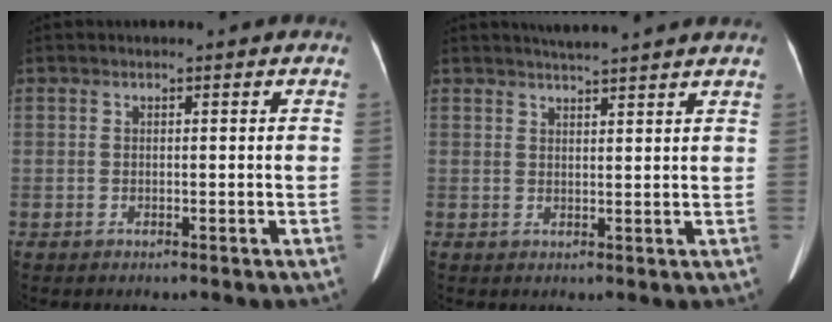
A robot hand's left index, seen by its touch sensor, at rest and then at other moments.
{"total": 6.5, "force": [5.9, -0.6, 2.5], "torque": [-0.041, 0.020, 0.075]}